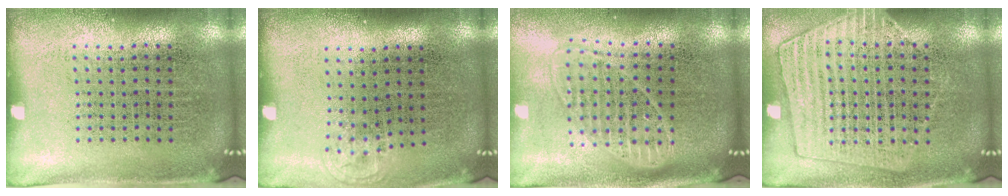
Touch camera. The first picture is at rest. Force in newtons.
{"total": 0.6, "press": 0.5, "slide": 0.3}
{"total": 1.8, "press": 1.5, "slide": 1.0}
{"total": 1.4, "press": 1.3, "slide": 0.5}